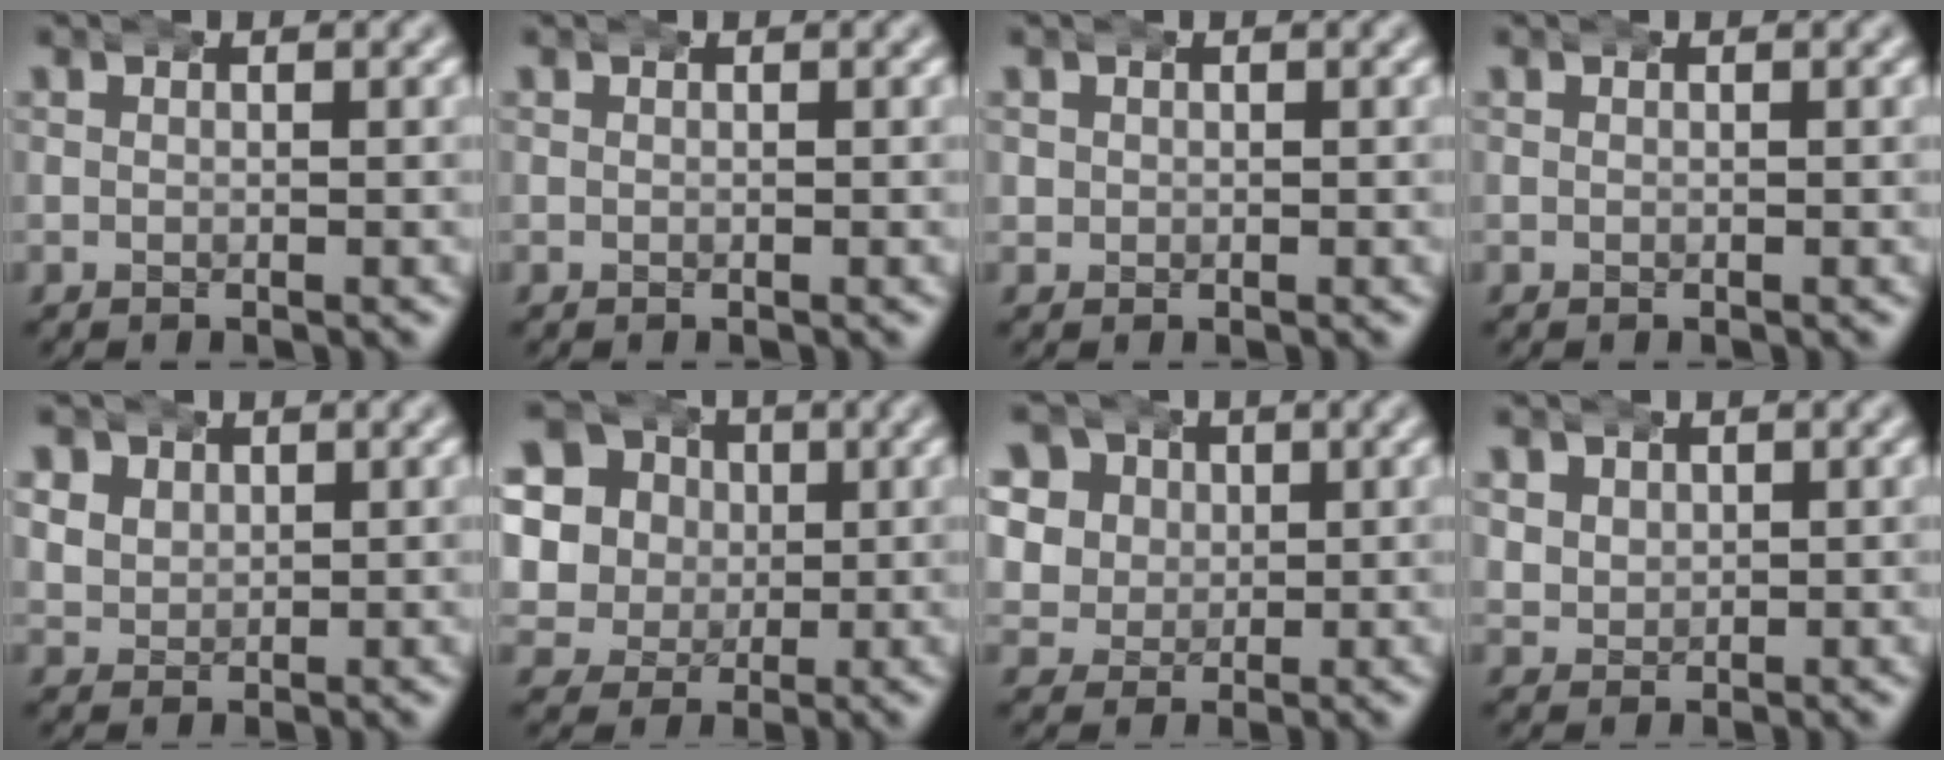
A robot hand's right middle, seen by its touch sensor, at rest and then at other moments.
{"total": 0.0}
{"total": 0.8, "force": [0.1, 0.8, 0.2], "torque": [-0.008, -0.003, 0.006]}
{"total": 0.0}
{"total": 4.3, "force": [1.1, 3.8, 1.6], "torque": [-0.050, -0.014, 0.023]}
{"total": 15.0, "force": [1.9, 13.6, 5.9], "torque": [-0.166, -0.022, 0.015]}
{"total": 10.7, "force": [1.6, 9.7, 4.2], "torque": [-0.116, -0.022, 0.018]}
{"total": 3.1, "force": [0.9, 2.8, 1.1], "torque": [-0.034, -0.009, 0.020]}